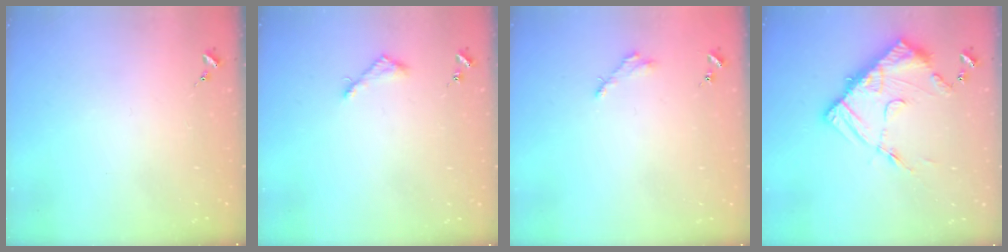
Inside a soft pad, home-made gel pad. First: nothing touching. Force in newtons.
{"total": 3.9, "press": 3.9, "slide": 0.3}
{"total": 2.8, "press": 2.8, "slide": 0.3}
{"total": 16.0, "press": 15.9, "slide": 1.5}